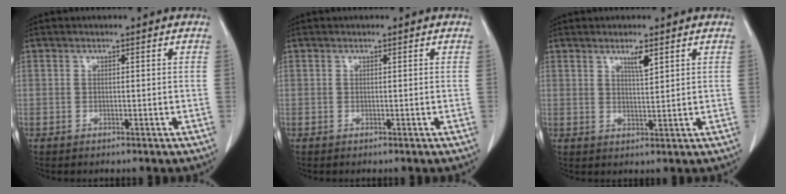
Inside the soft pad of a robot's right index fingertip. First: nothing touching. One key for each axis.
{"total": 0.0}
{"total": 2.8, "fx": 1.8, "fy": 0.3, "fz": 2.2, "tx": -0.040, "ty": -0.005, "tz": 0.032}